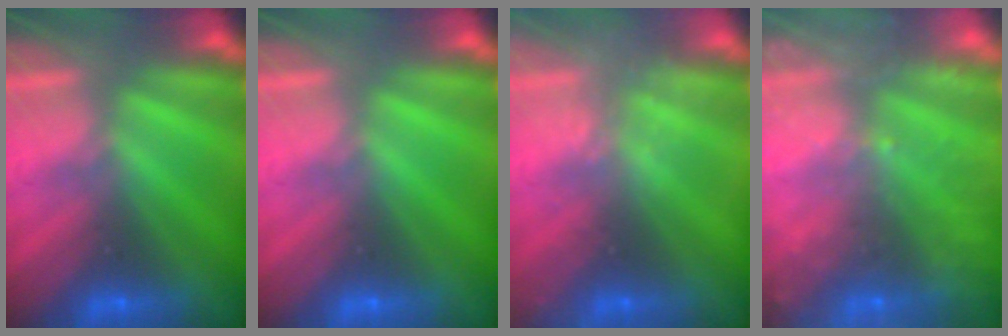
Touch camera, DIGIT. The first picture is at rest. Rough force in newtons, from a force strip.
{"total": 0.0}
{"total": 2.2}
{"total": 7.5}